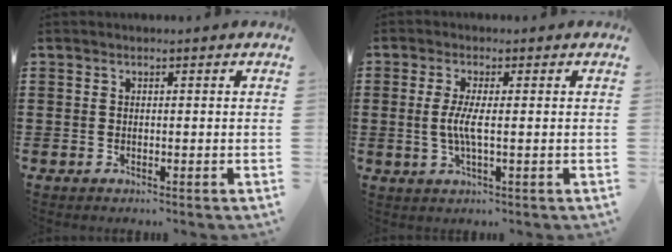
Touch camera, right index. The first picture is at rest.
{"total": 3.9, "force": [-0.2, 0.6, 3.9], "torque": [-0.092, -0.009, -0.012]}